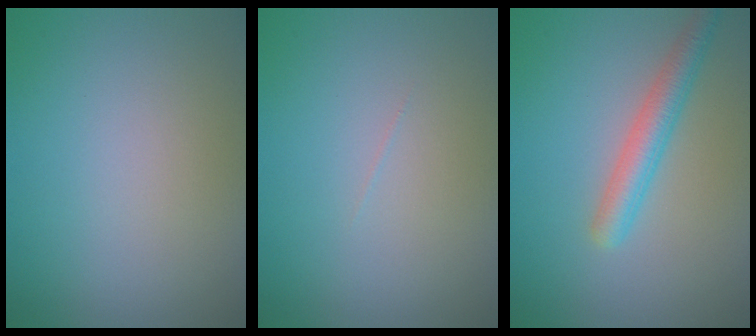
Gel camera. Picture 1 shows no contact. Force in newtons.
{"total": 0.0}
{"total": 3.0, "press": 3.0, "slide": 0.2}